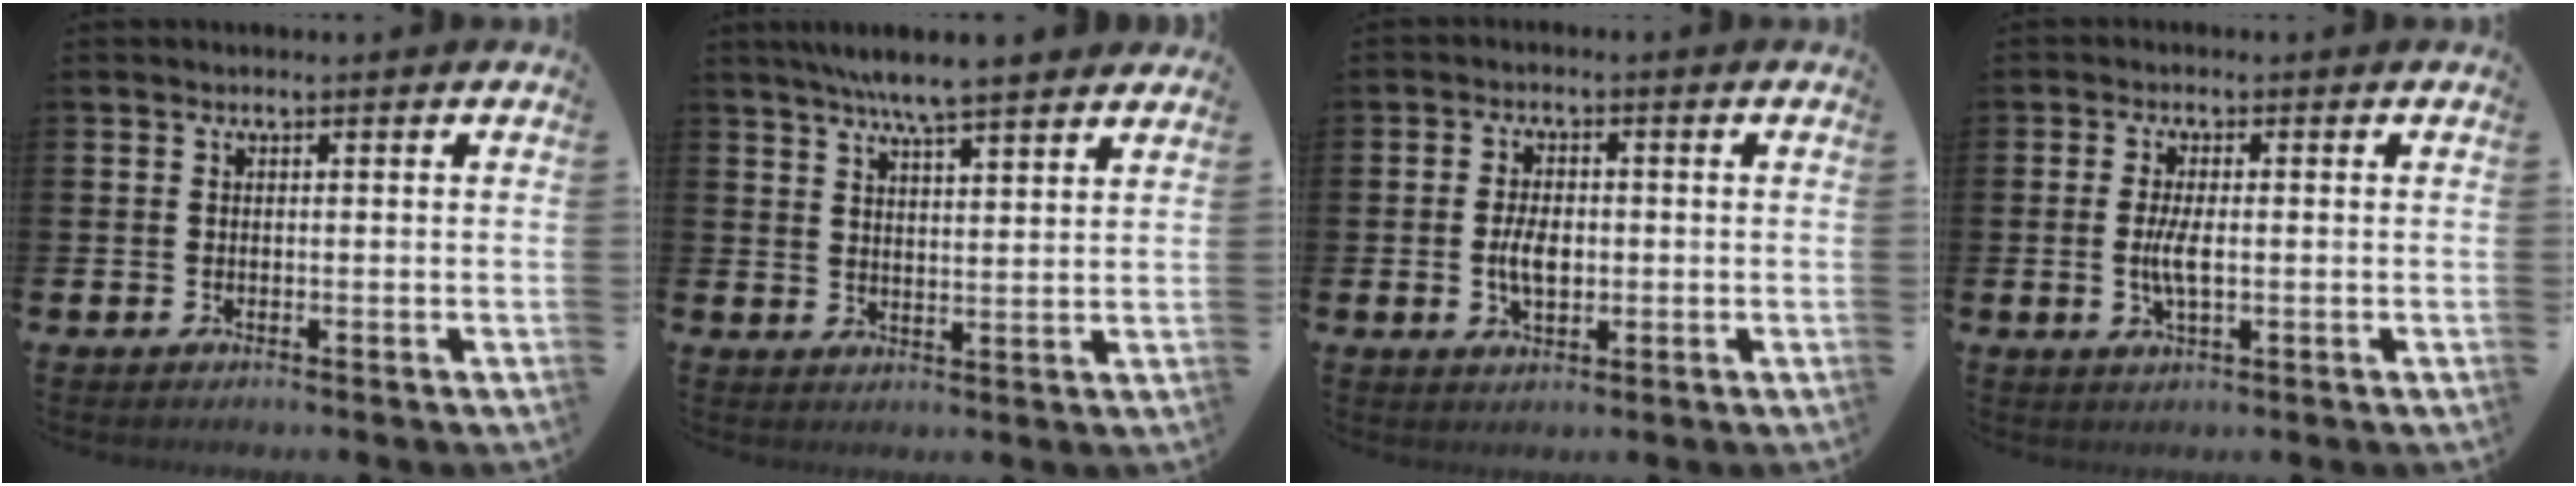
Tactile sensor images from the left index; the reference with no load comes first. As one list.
[{"total": 6.7, "force": [6.3, 0.1, 2.3], "torque": [-0.059, -0.023, 0.111]}, {"total": 4.2, "force": [-0.2, 2.4, 3.5], "torque": [-0.049, 0.001, -0.008]}, {"total": 3.8, "force": [-0.1, 1.3, 3.6], "torque": [-0.063, -0.005, -0.007]}]